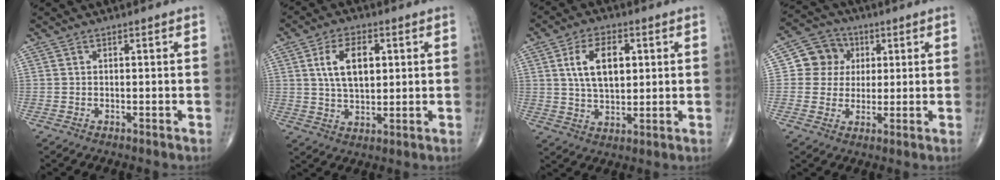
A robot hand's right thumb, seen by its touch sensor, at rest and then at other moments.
{"total": 9.6, "force": [2.4, 5.4, 7.6], "torque": [-0.121, -0.003, 0.044]}
{"total": 10.4, "force": [2.5, 5.9, 8.2], "torque": [-0.128, -0.004, 0.046]}
{"total": 8.2, "force": [1.7, 7.7, 2.3], "torque": [0.002, 0.005, 0.020]}